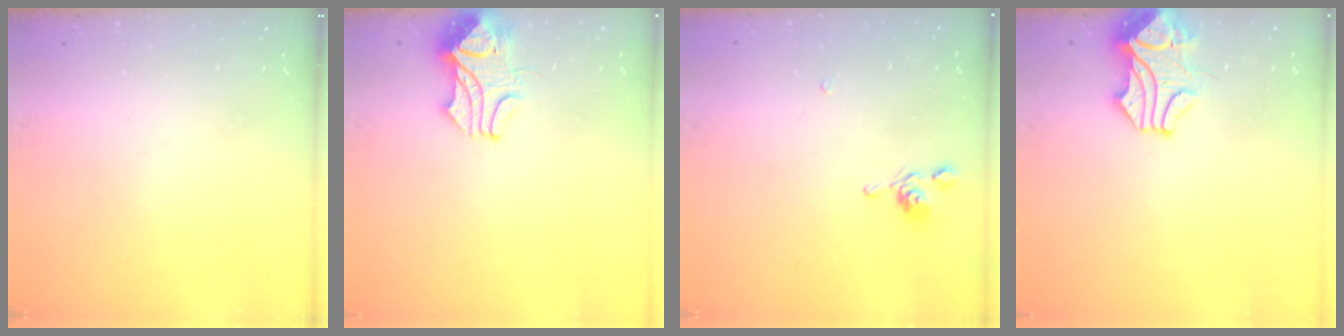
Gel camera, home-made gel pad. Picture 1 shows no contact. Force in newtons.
{"total": 2.0, "press": 1.9, "slide": 0.8}
{"total": 6.2, "press": 6.2, "slide": 0.2}
{"total": 0.0}